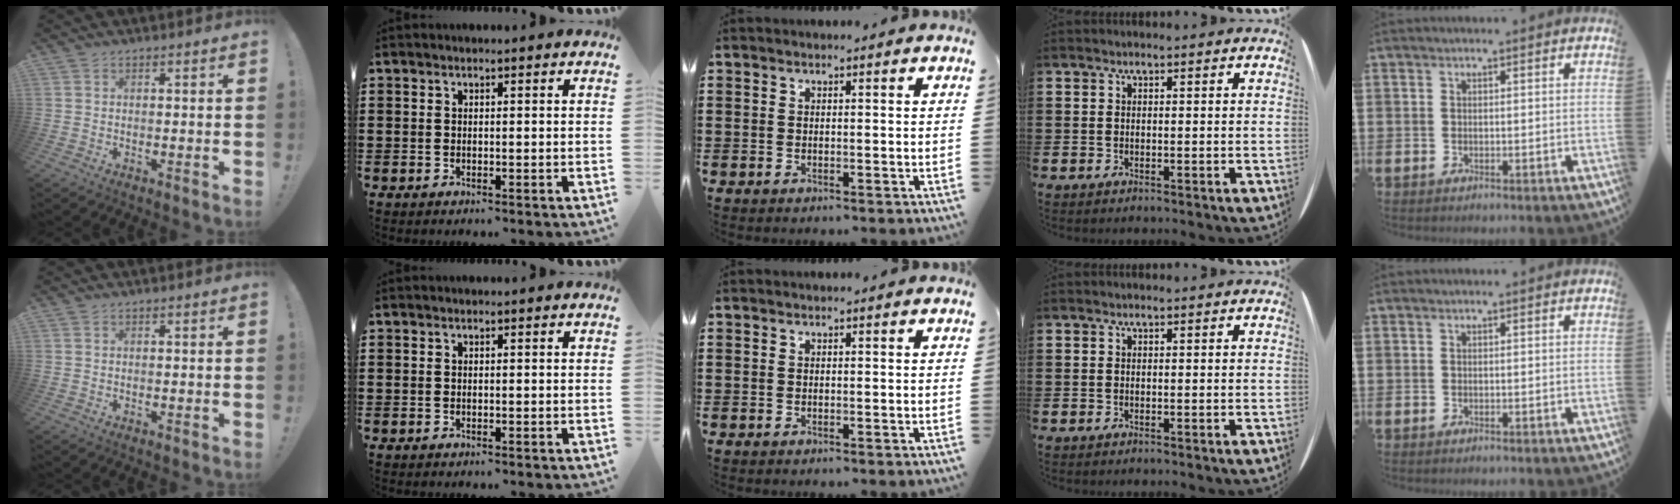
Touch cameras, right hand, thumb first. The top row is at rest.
{}